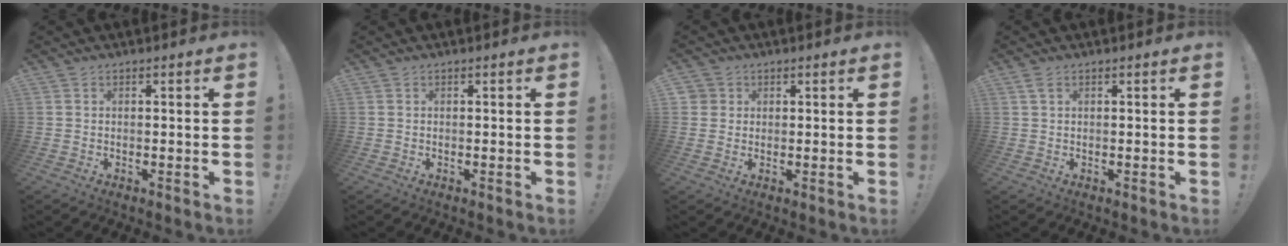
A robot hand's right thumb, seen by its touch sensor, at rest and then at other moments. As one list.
[{"total": 0.0}, {"total": 2.5, "force": [0.7, 2.4, 0.5], "torque": [-0.013, 0.002, 0.013]}, {"total": 1.5, "force": [0.7, 0.7, 1.1], "torque": [-0.025, 0.003, 0.014]}]